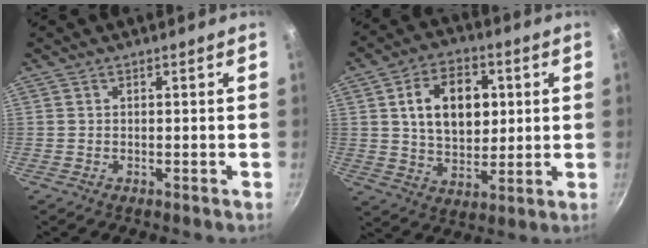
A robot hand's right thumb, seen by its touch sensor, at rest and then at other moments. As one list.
[{"total": 14.1, "force": [3.0, 9.7, 9.8], "torque": [-0.125, -0.002, 0.047]}]